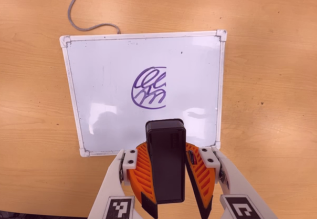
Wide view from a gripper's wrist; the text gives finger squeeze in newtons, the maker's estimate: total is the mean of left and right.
{"total": 10.4, "left": 10.9, "right": 10.0}